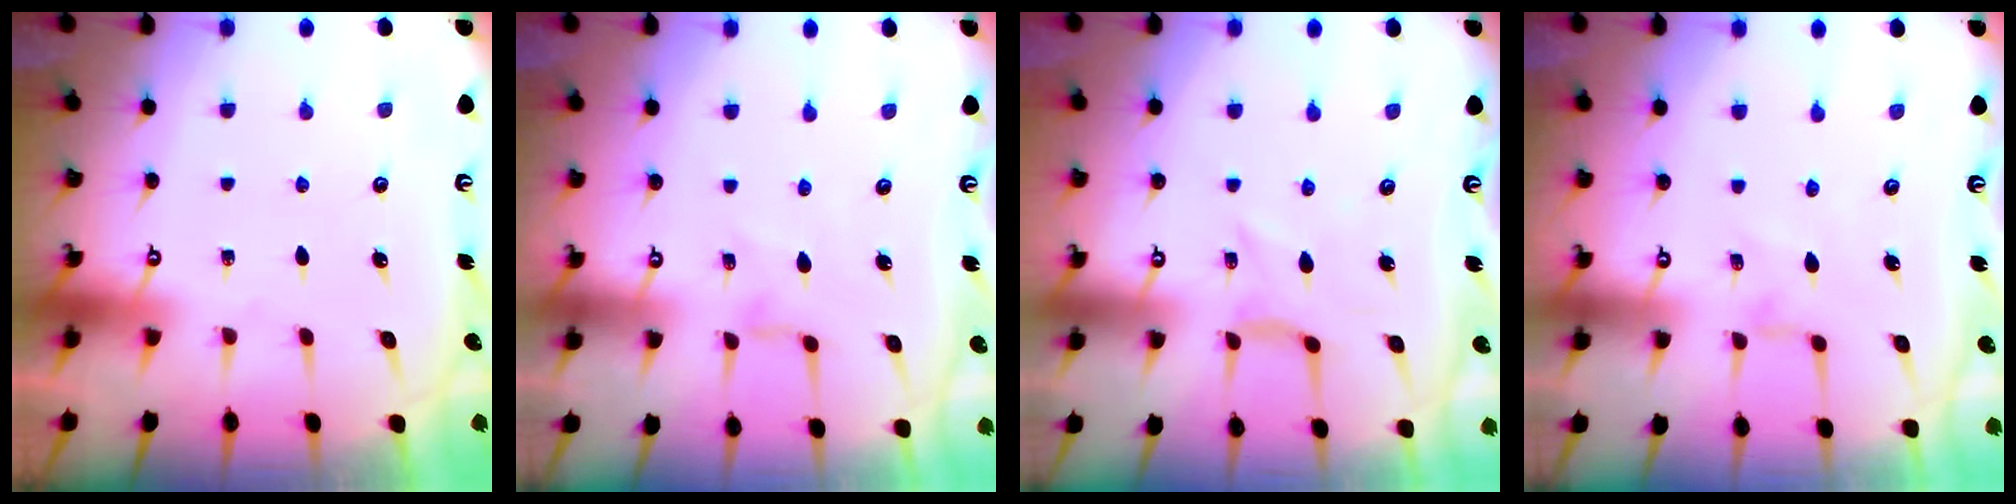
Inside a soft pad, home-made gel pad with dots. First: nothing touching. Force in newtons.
{"total": 2.5, "press": 2.4, "slide": 0.4}
{"total": 1.0, "press": 0.9, "slide": 0.4}
{"total": 0.6, "press": 0.6, "slide": 0.2}